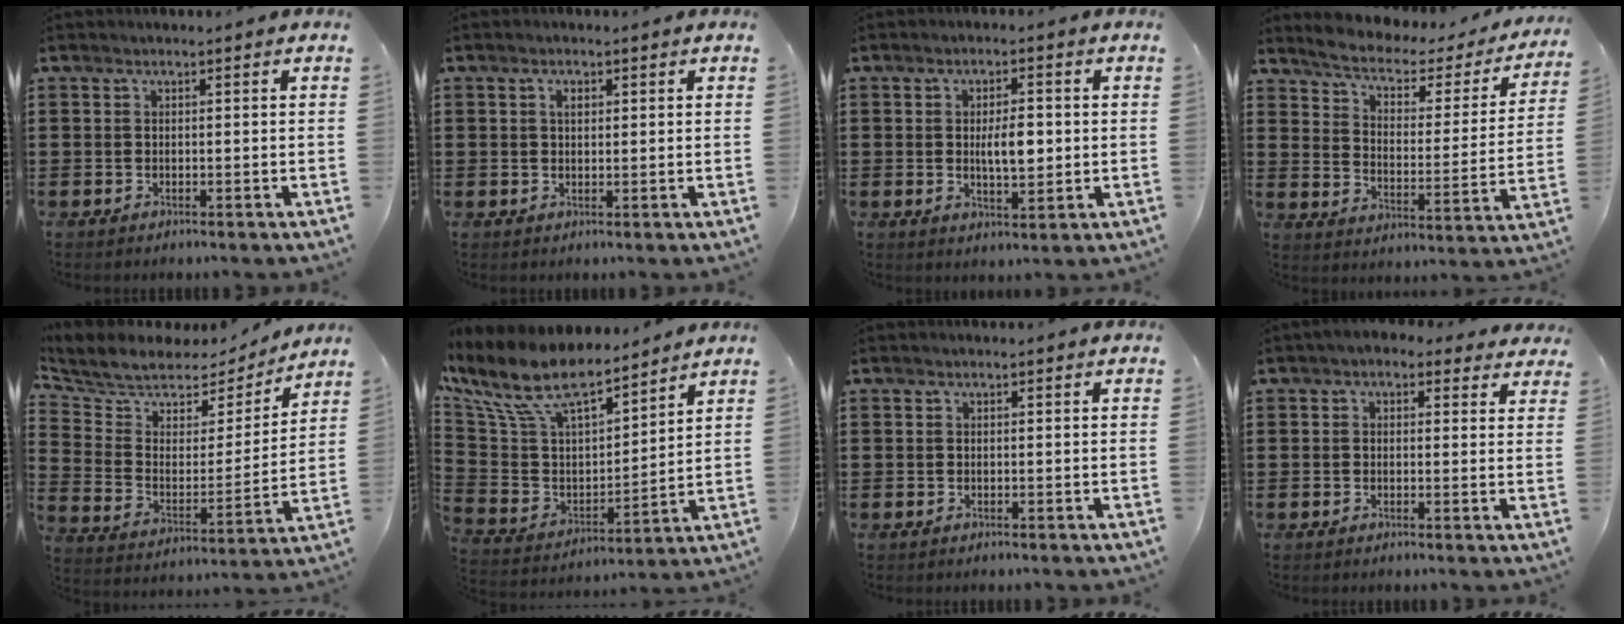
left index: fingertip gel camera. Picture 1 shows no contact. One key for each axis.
{"total": 1.5, "fx": 0.6, "fy": 1.0, "fz": 1.0, "tx": -0.022, "ty": 0.006, "tz": 0.012}
{"total": 4.7, "fx": 0.2, "fy": 1.9, "fz": 4.3, "tx": -0.065, "ty": -0.001, "tz": -0.003}
{"total": 3.8, "fx": 3.0, "fy": 1.7, "fz": 1.7, "tx": -0.052, "ty": -0.020, "tz": 0.041}
{"total": 6.4, "fx": 5.8, "fy": 2.6, "fz": 0.9, "tx": -0.061, "ty": -0.042, "tz": 0.099}
{"total": 12.4, "fx": 9.8, "fy": 4.2, "fz": 6.3, "tx": -0.172, "ty": -0.052, "tz": 0.171}
{"total": 0.0}
{"total": 2.0, "fx": 1.0, "fy": 1.6, "fz": 0.7, "tx": -0.014, "ty": 0.005, "tz": 0.014}